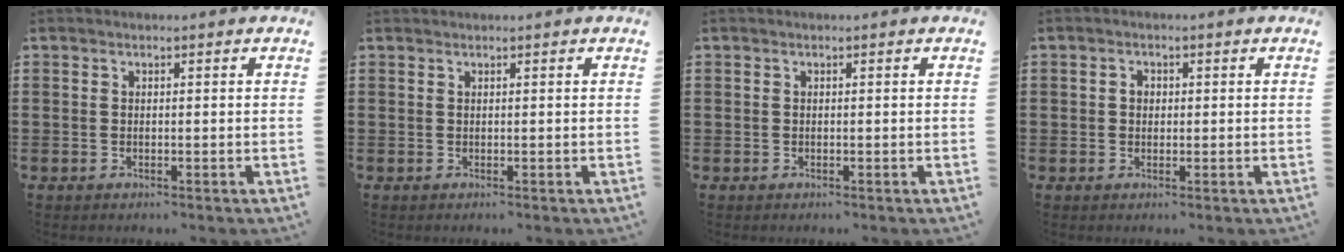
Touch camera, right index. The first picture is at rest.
{"total": 0.0}
{"total": 0.0}
{"total": 1.4, "force": [0.2, 1.1, 0.8], "torque": [-0.017, 0.008, 0.002]}